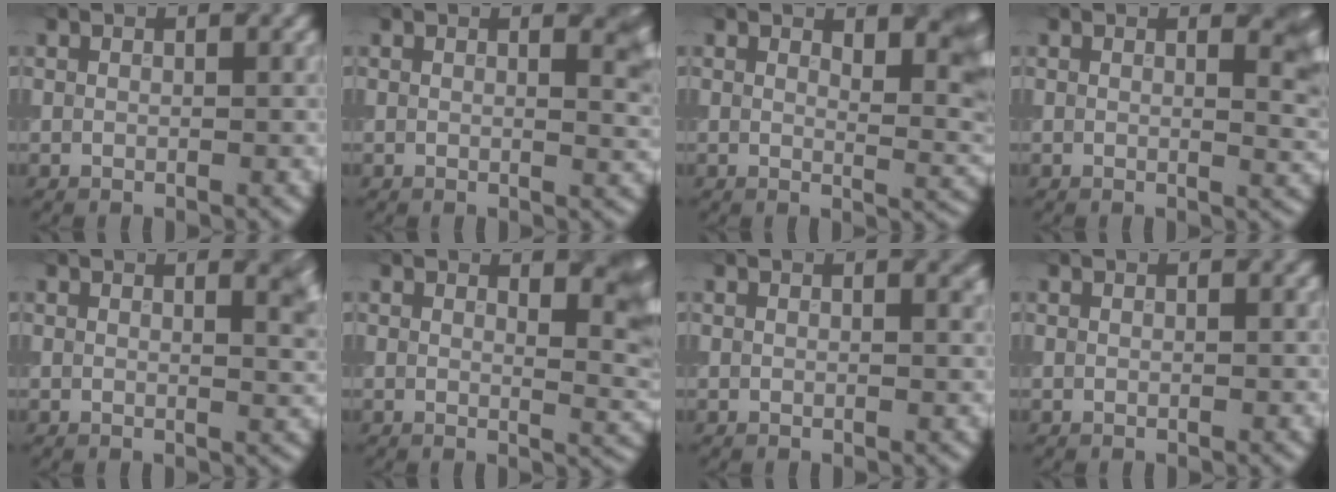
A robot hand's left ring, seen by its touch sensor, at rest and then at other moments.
{"total": 2.6, "force": [1.4, 0.8, 2.0], "torque": [-0.014, -0.003, 0.019]}
{"total": 4.6, "force": [2.3, 1.5, 3.7], "torque": [-0.036, -0.002, 0.034]}
{"total": 3.1, "force": [1.4, 0.9, 2.5], "torque": [-0.022, -0.003, 0.019]}
{"total": 2.6, "force": [1.5, 0.9, 1.9], "torque": [-0.007, 0.001, 0.019]}
{"total": 4.2, "force": [1.9, 1.3, 3.5], "torque": [-0.030, -0.002, 0.026]}
{"total": 0.7, "force": [0.4, 0.2, 0.5], "torque": [-0.002, -0.001, 0.006]}
{"total": 0.0}